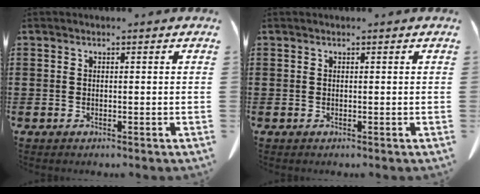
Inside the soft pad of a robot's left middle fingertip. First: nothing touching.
{"total": 0.0}